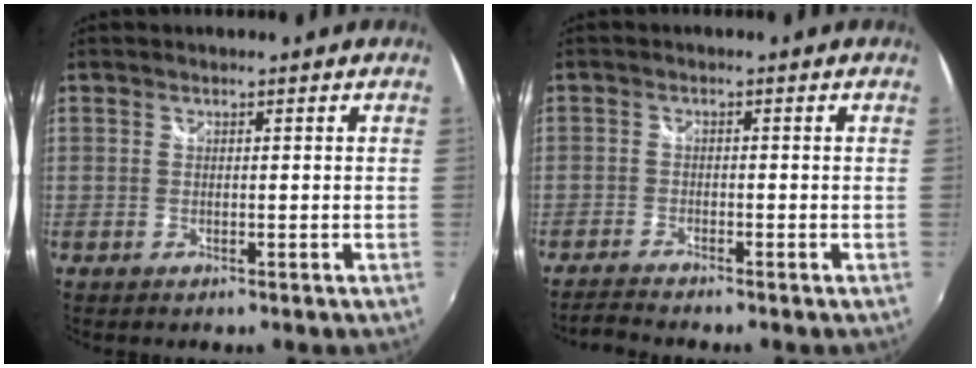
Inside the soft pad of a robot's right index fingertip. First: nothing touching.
{"total": 3.2, "force": [-3.1, 0.1, 0.9], "torque": [-0.034, -0.013, -0.061]}